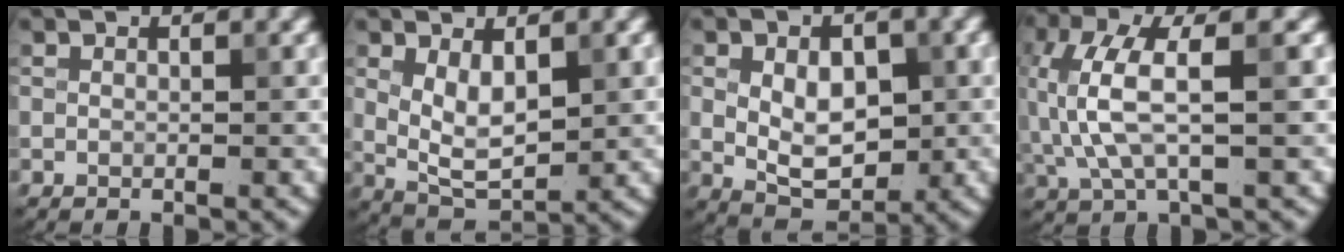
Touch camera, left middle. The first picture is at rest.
{"total": 4.3, "force": [1.0, 2.0, 3.7], "torque": [-0.074, -0.007, 0.024]}
{"total": 5.6, "force": [0.3, 3.6, 4.2], "torque": [-0.071, -0.005, 0.009]}
{"total": 6.0, "force": [0.2, 1.7, 5.8], "torque": [-0.138, 0.009, 0.005]}